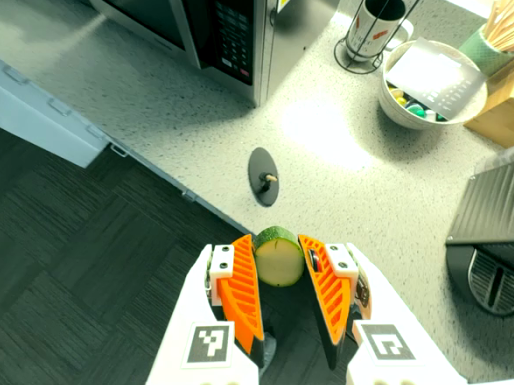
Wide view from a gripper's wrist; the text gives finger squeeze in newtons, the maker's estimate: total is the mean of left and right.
{"total": 9.3, "left": 9.0, "right": 9.5}